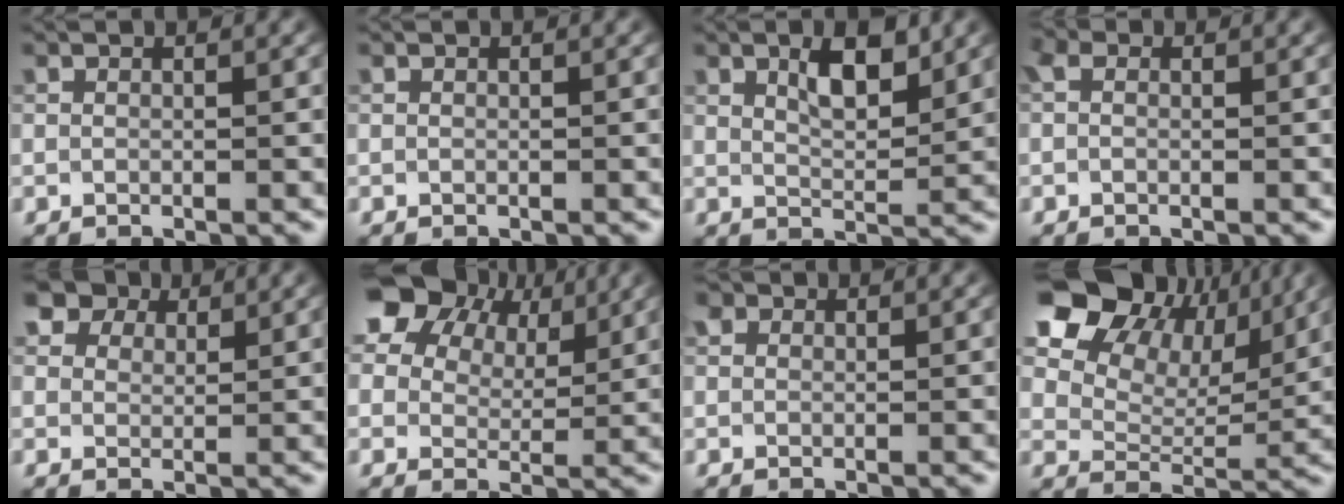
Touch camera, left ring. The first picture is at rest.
{"total": 0.0}
{"total": 3.6, "force": [1.7, 1.3, 2.9], "torque": [-0.053, 0.002, 0.030]}
{"total": 1.4, "force": [0.2, 1.0, 0.9], "torque": [-0.018, 0.005, -0.007]}
{"total": 7.0, "force": [5.0, 4.1, 2.7], "torque": [-0.077, 0.008, 0.080]}
{"total": 12.2, "force": [6.9, 7.5, 6.7], "torque": [-0.141, 0.038, 0.108]}
{"total": 1.8, "force": [1.1, 1.2, 0.8], "torque": [-0.017, 0.002, 0.011]}
{"total": 14.3, "force": [8.1, 9.2, 7.3], "torque": [-0.166, 0.052, 0.134]}